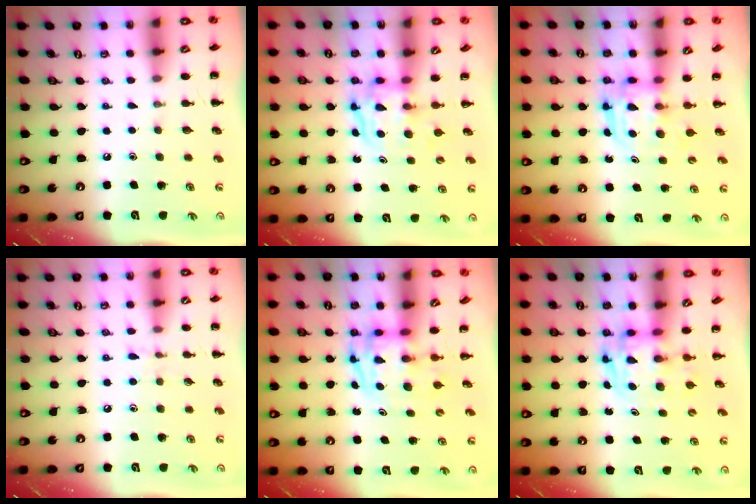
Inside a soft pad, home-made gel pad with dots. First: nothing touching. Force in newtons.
{"total": 3.6, "press": 3.5, "slide": 0.3}
{"total": 3.0, "press": 3.0, "slide": 0.2}
{"total": 5.3, "press": 4.9, "slide": 2.1}
{"total": 3.7, "press": 3.6, "slide": 0.7}
{"total": 2.9, "press": 2.8, "slide": 0.5}